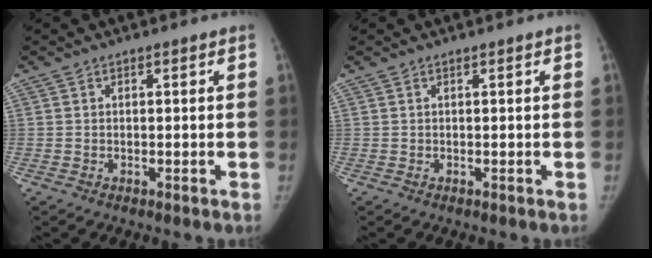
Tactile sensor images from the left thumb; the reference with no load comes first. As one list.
[{"total": 0.0}]